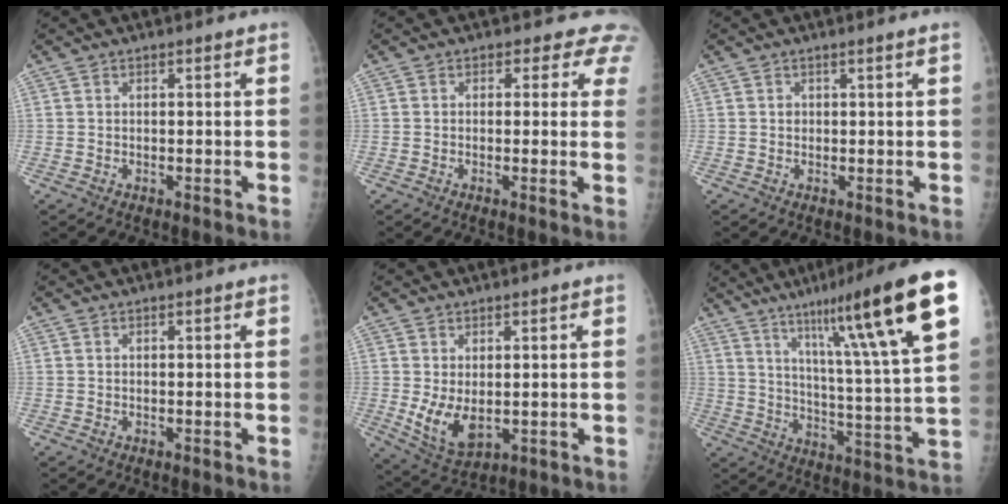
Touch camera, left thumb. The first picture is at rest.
{"total": 4.9, "force": [3.5, 3.1, 1.5], "torque": [0.018, -0.010, 0.015]}
{"total": 0.7, "force": [0.3, 0.4, 0.5], "torque": [-0.005, 0.001, 0.006]}
{"total": 0.0}
{"total": 7.1, "force": [-0.2, 4.4, 5.6], "torque": [-0.092, -0.020, 0.013]}
{"total": 23.5, "force": [12.2, 2.2, 20.0], "torque": [-0.289, -0.029, 0.185]}